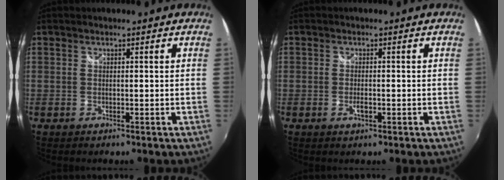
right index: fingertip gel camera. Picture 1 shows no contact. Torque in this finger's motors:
{"motor_torque": [0.33, 0.17, 0.06, 0.02]}